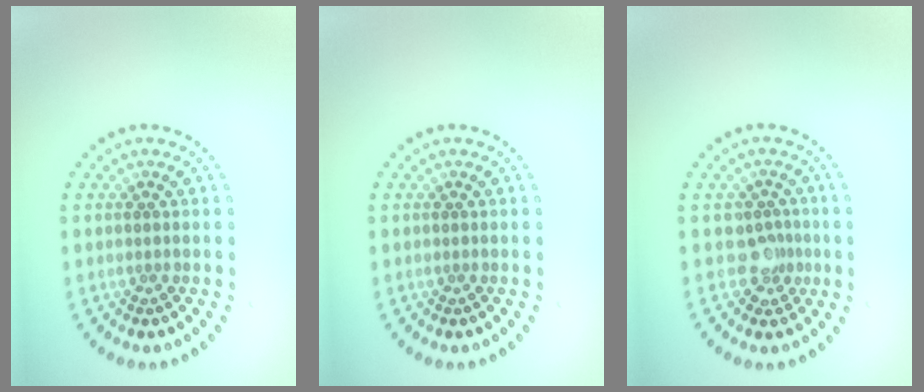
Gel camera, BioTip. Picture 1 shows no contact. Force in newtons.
{"total": 0.0}
{"total": 2.2, "press": 1.7, "slide": 1.4}